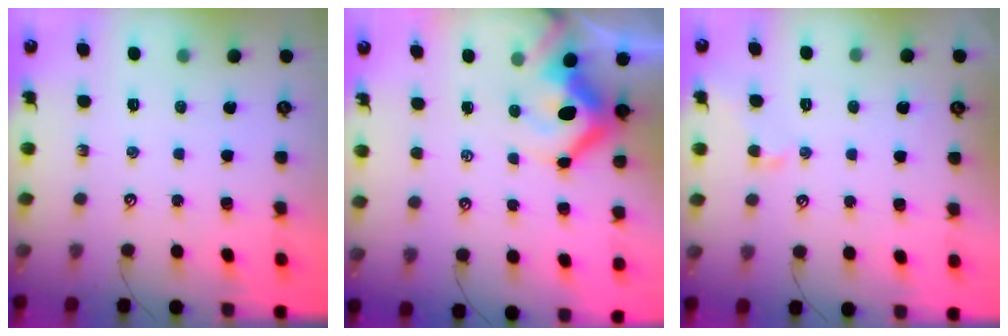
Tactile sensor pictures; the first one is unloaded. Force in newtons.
{"total": 9.9, "press": 9.8, "slide": 1.8}
{"total": 1.1, "press": 1.0, "slide": 0.1}